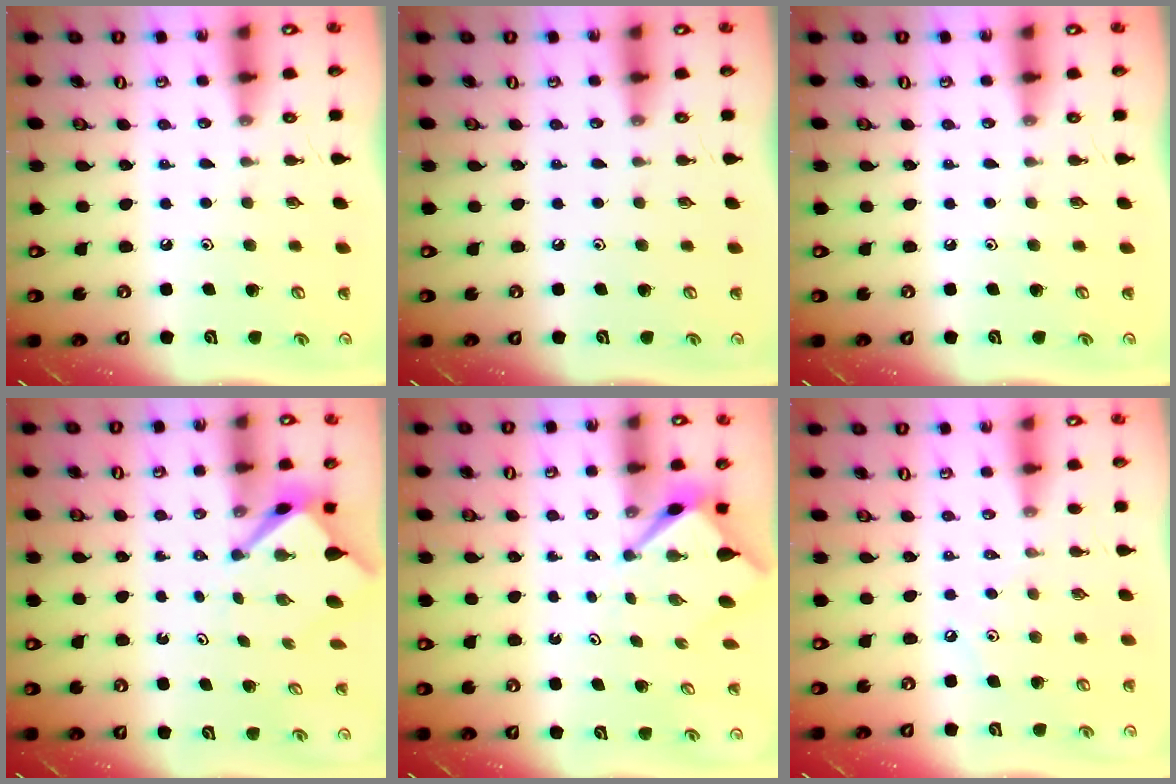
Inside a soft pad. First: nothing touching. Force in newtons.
{"total": 0.0}
{"total": 0.0}
{"total": 3.4, "press": 3.4, "slide": 0.3}
{"total": 3.0, "press": 3.0, "slide": 0.3}
{"total": 3.5, "press": 3.5, "slide": 0.4}